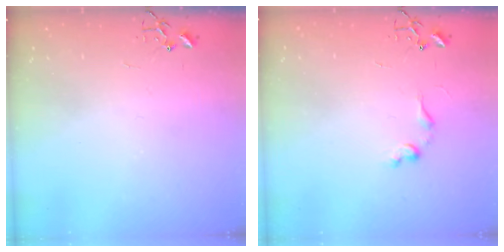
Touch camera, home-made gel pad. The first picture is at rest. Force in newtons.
{"total": 6.7, "press": 6.6, "slide": 0.9}